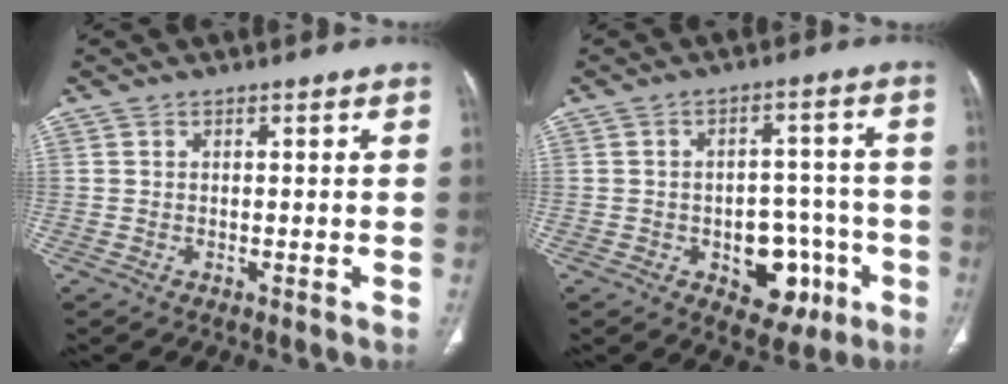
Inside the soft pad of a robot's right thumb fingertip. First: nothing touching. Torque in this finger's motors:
{"motor_torque": [2.50, 1.01, 0.70, -0.64, 0.02]}